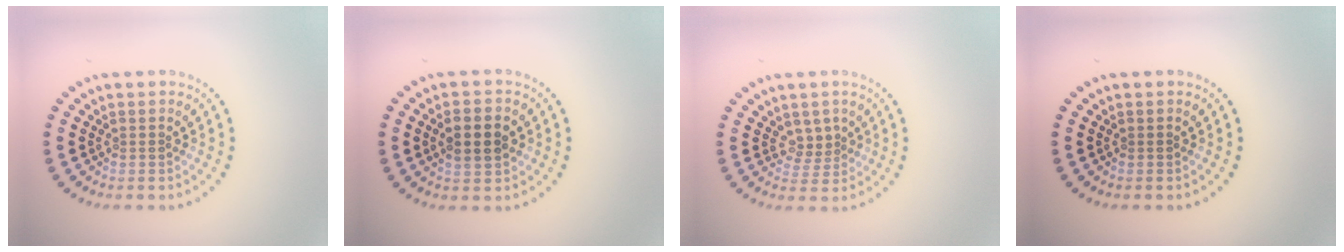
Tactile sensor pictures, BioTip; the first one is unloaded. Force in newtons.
{"total": 3.7, "press": 3.7, "slide": 0.1}
{"total": 2.0, "press": 1.4, "slide": 1.4}
{"total": 0.0}